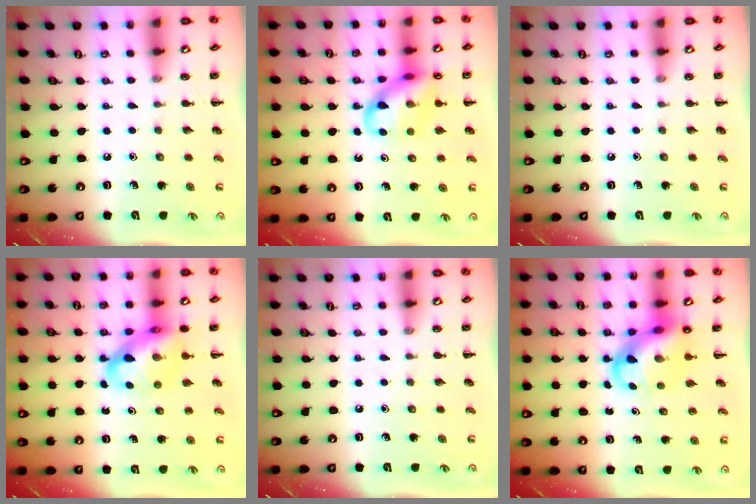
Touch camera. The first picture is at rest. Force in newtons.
{"total": 13.1, "press": 12.9, "slide": 2.3}
{"total": 0.0}
{"total": 12.5, "press": 12.1, "slide": 3.0}
{"total": 0.0}
{"total": 9.4, "press": 9.0, "slide": 2.8}